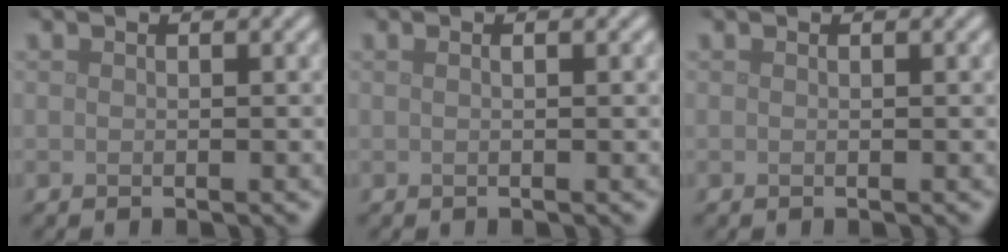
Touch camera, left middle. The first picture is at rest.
{"total": 1.1, "force": [0.3, 0.3, 1.0], "torque": [-0.010, -0.002, -0.001]}
{"total": 0.0}